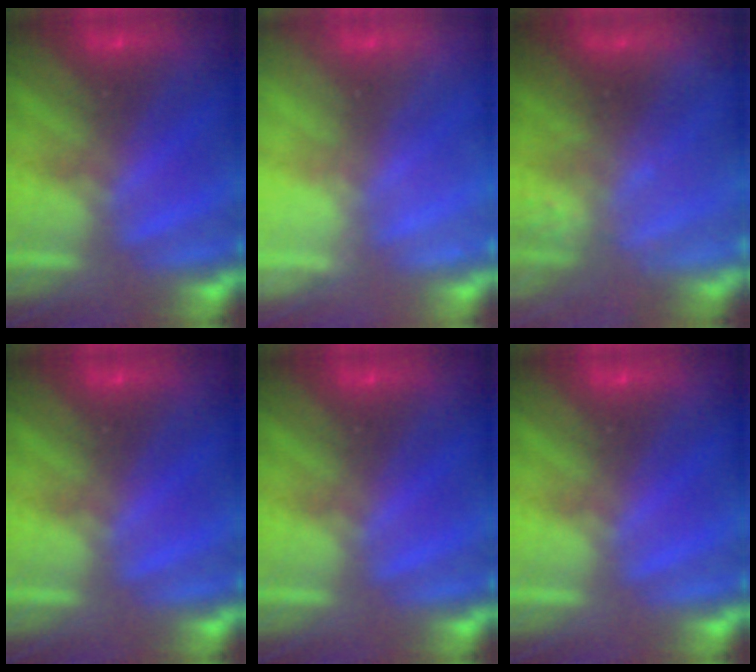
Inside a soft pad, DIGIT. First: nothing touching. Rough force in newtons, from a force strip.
{"total": 2.2}
{"total": 2.3}
{"total": 0.0}
{"total": 0.0}
{"total": 0.0}